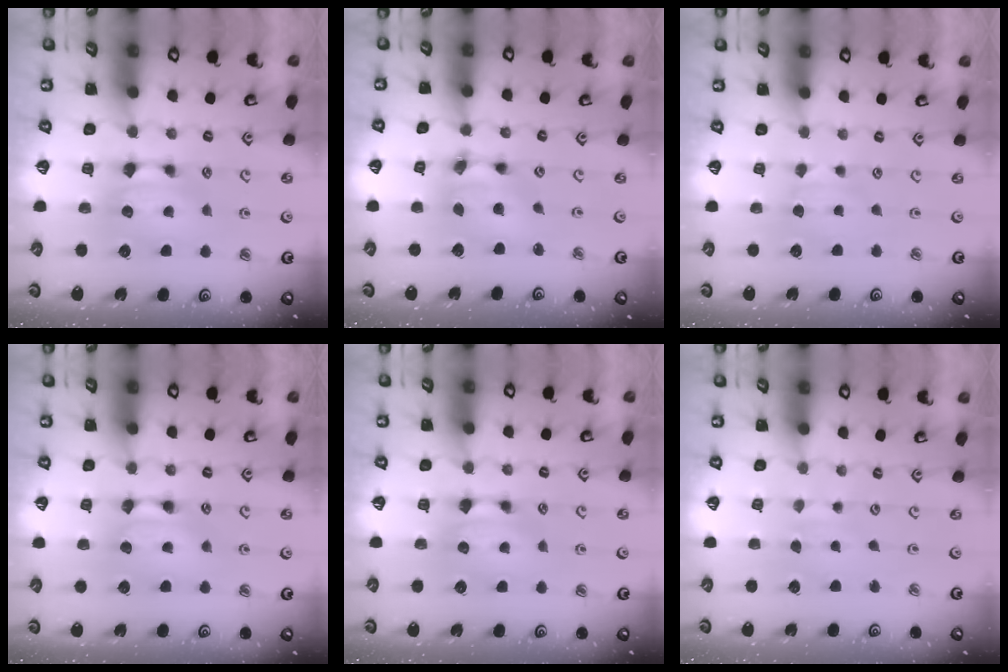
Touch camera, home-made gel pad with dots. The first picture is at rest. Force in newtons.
{"total": 5.9, "press": 5.5, "slide": 2.1}
{"total": 2.7, "press": 2.6, "slide": 0.4}
{"total": 1.5, "press": 1.5, "slide": 0.2}
{"total": 0.0}
{"total": 3.8, "press": 3.8, "slide": 0.3}